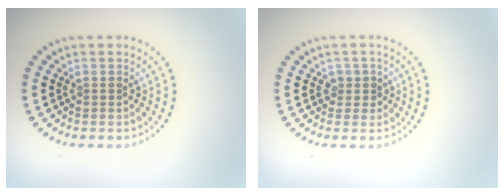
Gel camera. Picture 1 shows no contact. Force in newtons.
{"total": 1.5, "press": 1.3, "slide": 0.8}